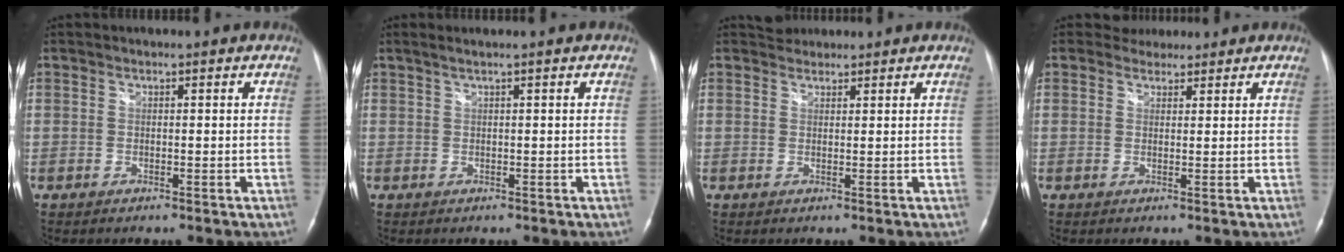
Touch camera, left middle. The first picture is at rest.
{"total": 1.7, "force": [1.1, -0.3, 1.3], "torque": [-0.034, 0.016, 0.024]}
{"total": 1.9, "force": [1.7, 0.7, -0.4], "torque": [0.009, 0.011, 0.027]}
{"total": 2.5, "force": [2.1, 1.2, -0.5], "torque": [0.012, 0.009, 0.030]}